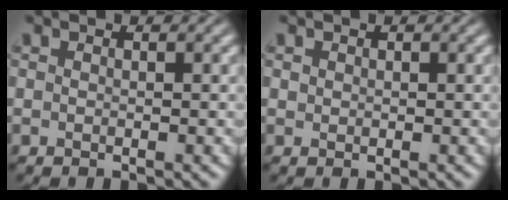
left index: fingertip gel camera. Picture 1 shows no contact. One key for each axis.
{"total": 0.6, "fx": 0.2, "fy": 0.6, "fz": 0.1, "tx": 0.001, "ty": 0.001, "tz": 0.001}